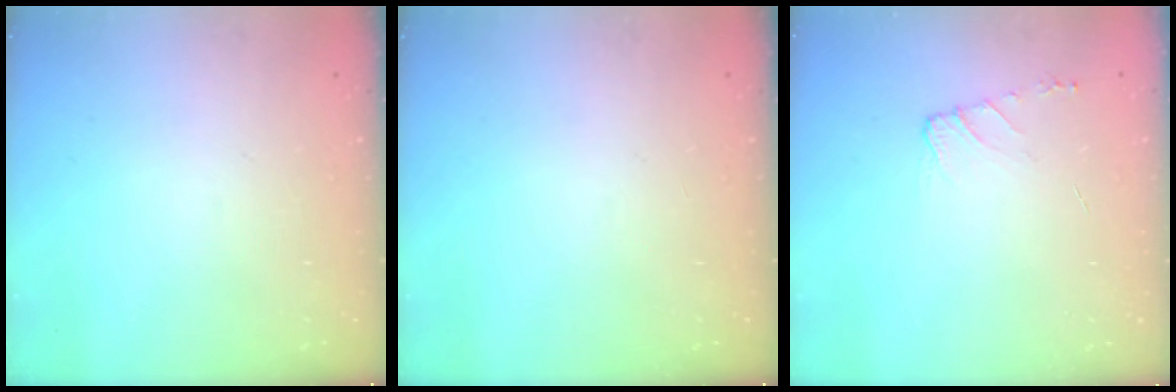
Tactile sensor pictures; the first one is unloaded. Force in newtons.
{"total": 0.0}
{"total": 6.5, "press": 6.5, "slide": 0.8}